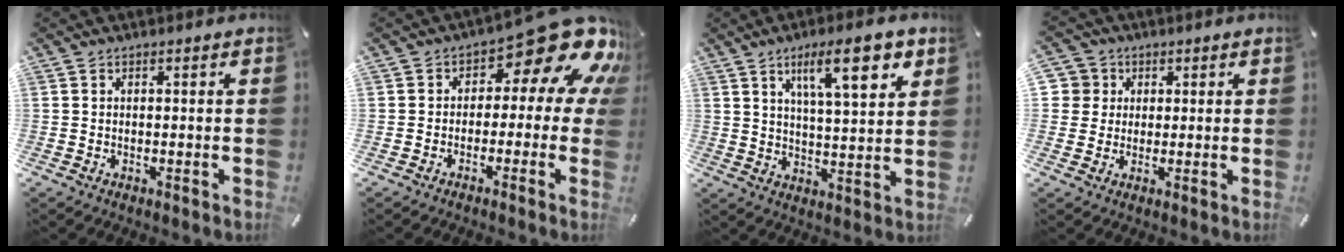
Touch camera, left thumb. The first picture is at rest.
{"total": 15.8, "force": [7.7, 7.1, 11.8], "torque": [-0.148, -0.061, 0.122]}
{"total": 13.5, "force": [7.1, 4.0, 10.7], "torque": [-0.165, -0.026, 0.115]}
{"total": 6.1, "force": [1.6, 5.9, 0.7], "torque": [-0.008, 0.003, 0.029]}